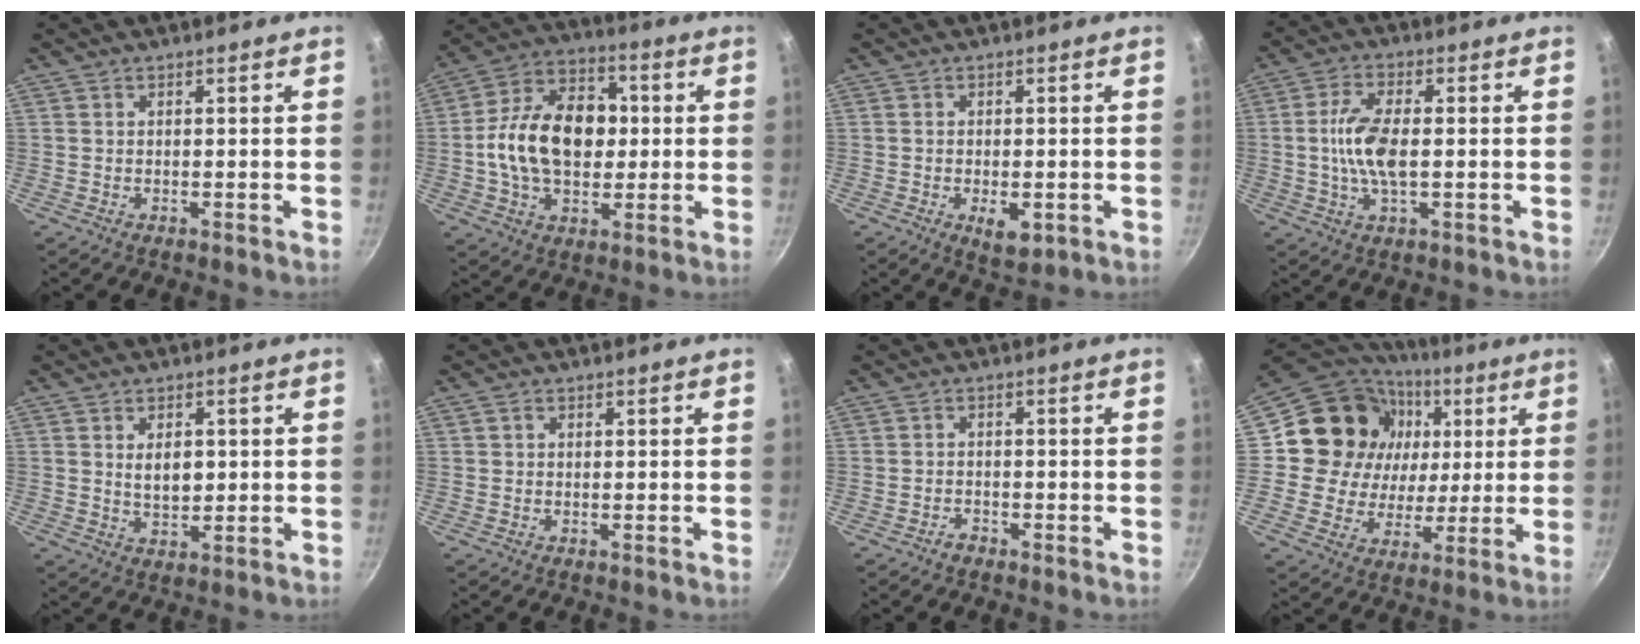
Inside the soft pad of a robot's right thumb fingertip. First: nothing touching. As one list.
[{"total": 18.5, "force": [0.4, 12.6, 13.5], "torque": [-0.191, 0.028, -0.007]}, {"total": 5.0, "force": [-1.5, 2.6, 4.0], "torque": [-0.051, -0.002, -0.015]}, {"total": 8.9, "force": [-0.1, 3.9, 8.1], "torque": [-0.164, 0.009, -0.006]}, {"total": 5.2, "force": [1.0, 3.2, 4.0], "torque": [-0.054, -0.010, 0.021]}, {"total": 0.8, "force": [0.3, 0.7, 0.3], "torque": [-0.004, 0.004, 0.003]}, {"total": 1.6, "force": [-1.3, 0.8, 0.5], "torque": [-0.005, 0.017, -0.023]}, {"total": 20.7, "force": [4.8, 18.0, 9.0], "torque": [-0.148, 0.005, 0.080]}]